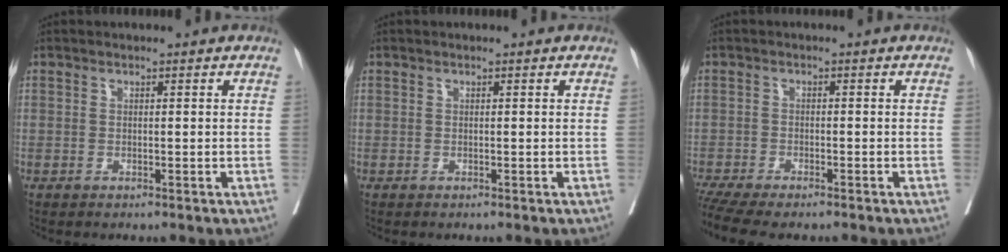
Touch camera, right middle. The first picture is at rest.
{"total": 0.0}
{"total": 9.0, "force": [-7.6, 1.8, 4.6], "torque": [-0.080, -0.007, -0.120]}